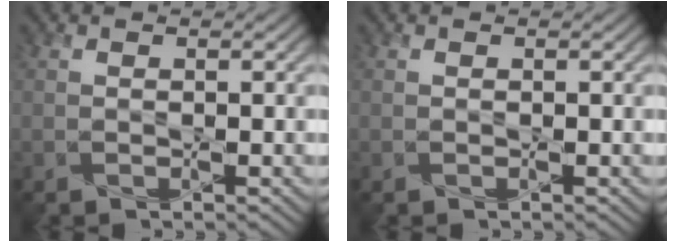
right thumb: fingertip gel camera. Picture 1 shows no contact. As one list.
[{"total": 0.0}]